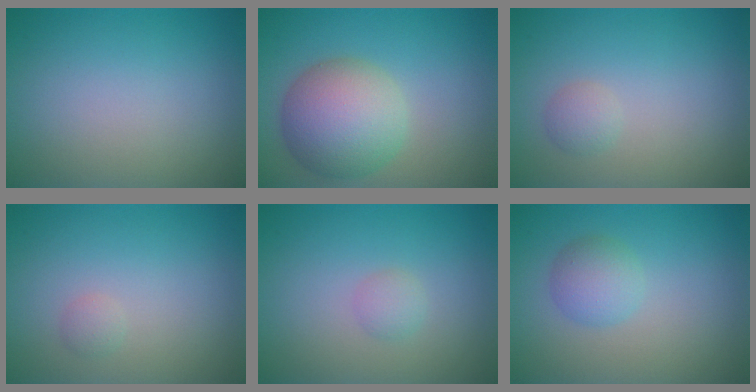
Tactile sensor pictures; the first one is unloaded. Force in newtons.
{"total": 7.3, "press": 7.3, "slide": 0.2}
{"total": 1.2, "press": 1.1, "slide": 0.1}
{"total": 0.7, "press": 0.7, "slide": 0.0}
{"total": 1.1, "press": 1.1, "slide": 0.0}
{"total": 2.4, "press": 2.4, "slide": 0.1}